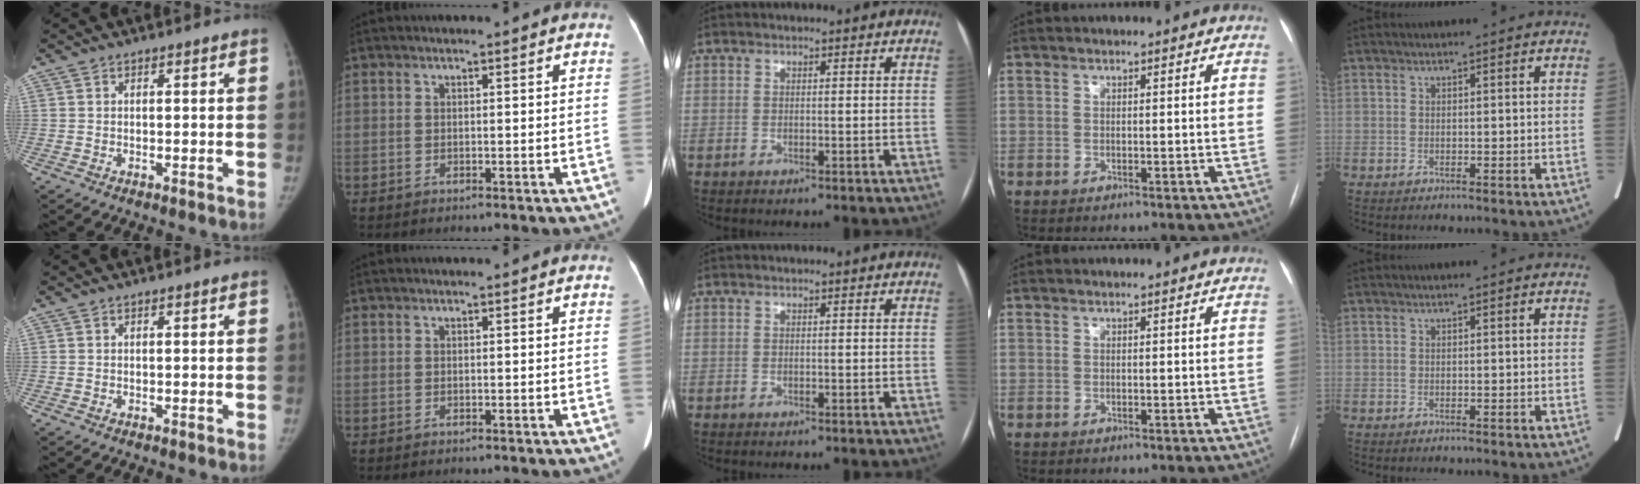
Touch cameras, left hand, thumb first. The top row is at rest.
{}